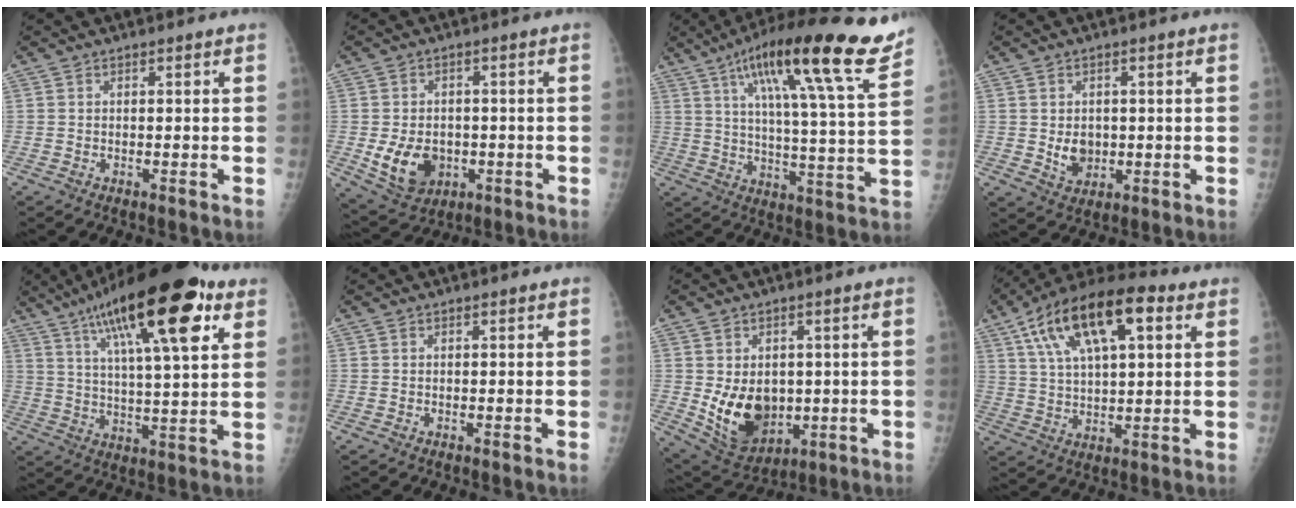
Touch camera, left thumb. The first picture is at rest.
{"total": 9.2, "force": [-2.0, 7.2, 5.5], "torque": [-0.074, 0.001, -0.017]}
{"total": 23.4, "force": [14.8, 3.1, 17.8], "torque": [-0.258, -0.038, 0.219]}
{"total": 4.7, "force": [-0.2, 3.8, 2.7], "torque": [-0.025, -0.005, 0.008]}
{"total": 23.6, "force": [11.8, 6.7, 19.3], "torque": [-0.297, -0.013, 0.185]}
{"total": 0.0}
{"total": 12.3, "force": [-0.9, 9.1, 8.2], "torque": [-0.100, -0.017, 0.012]}
{"total": 19.2, "force": [7.9, 8.4, 15.3], "torque": [-0.259, 0.008, 0.134]}